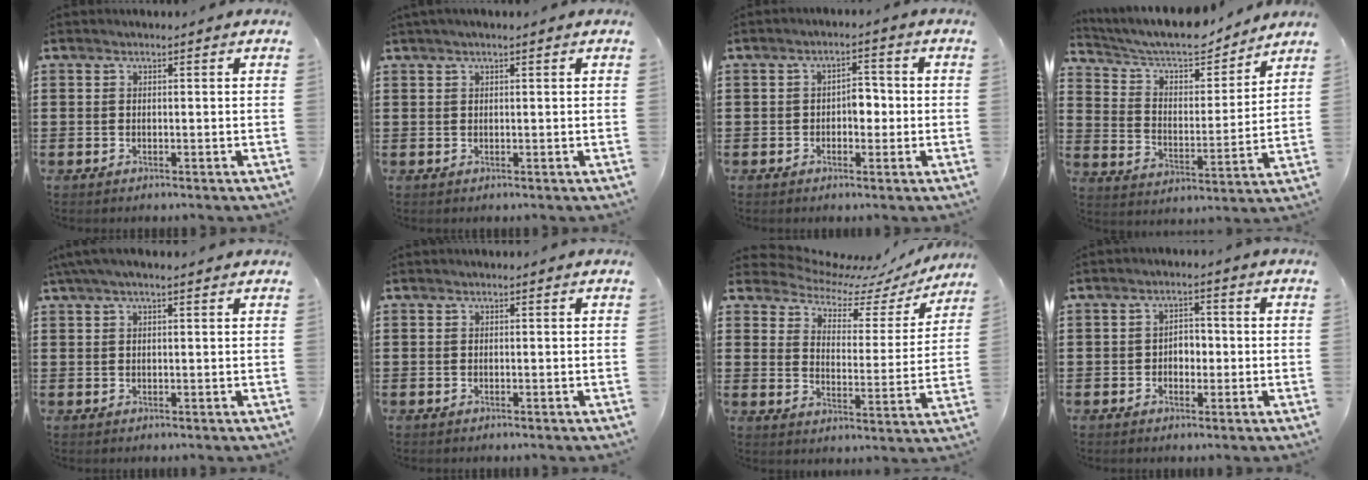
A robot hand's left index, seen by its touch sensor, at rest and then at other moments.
{"total": 0.9, "force": [0.5, 0.0, 0.8], "torque": [-0.014, 0.000, 0.009]}
{"total": 3.3, "force": [-0.4, 1.9, 2.6], "torque": [-0.045, 0.005, -0.014]}
{"total": 8.0, "force": [7.2, 2.1, 2.9], "torque": [-0.080, -0.042, 0.122]}
{"total": 2.6, "force": [1.7, 0.4, 2.0], "torque": [-0.040, 0.004, 0.031]}
{"total": 0.0}
{"total": 6.1, "force": [5.4, 2.2, 1.8], "torque": [-0.053, -0.042, 0.087]}
{"total": 2.5, "force": [-0.7, 1.9, 1.6], "torque": [-0.035, 0.006, -0.018]}